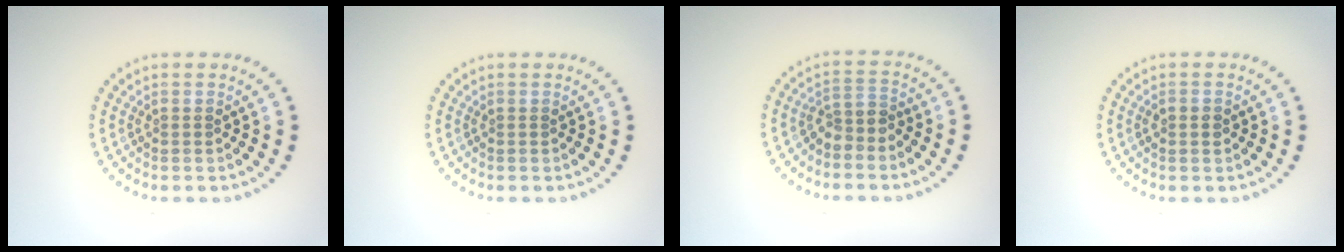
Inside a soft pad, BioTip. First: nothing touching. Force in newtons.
{"total": 0.0}
{"total": 2.2, "press": 1.6, "slide": 1.5}
{"total": 1.4, "press": 1.4, "slide": 0.1}